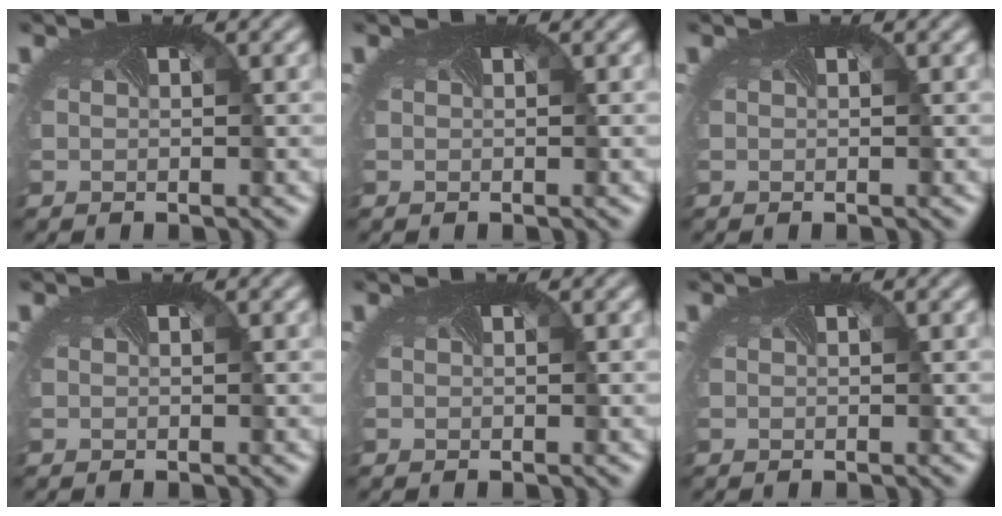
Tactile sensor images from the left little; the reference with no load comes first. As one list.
[{"total": 0.0}, {"total": 0.0}, {"total": 0.0}, {"total": 0.0}, {"total": 0.0}]